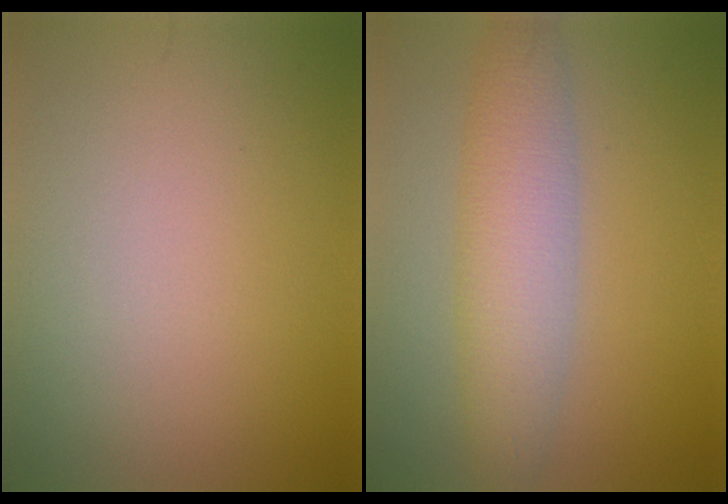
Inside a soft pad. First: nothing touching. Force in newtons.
{"total": 5.1, "press": 5.1, "slide": 0.3}